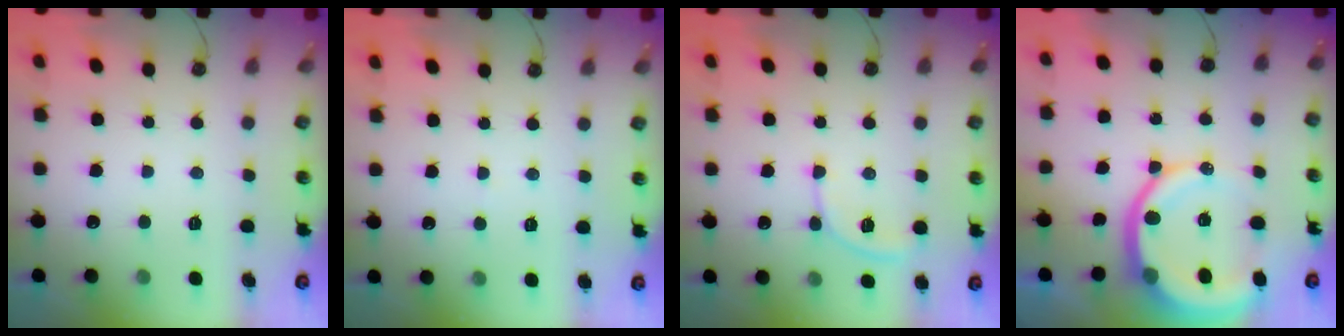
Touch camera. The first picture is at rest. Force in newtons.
{"total": 4.0, "press": 4.0, "slide": 0.5}
{"total": 5.5, "press": 5.5, "slide": 0.7}
{"total": 13.6, "press": 13.5, "slide": 1.6}